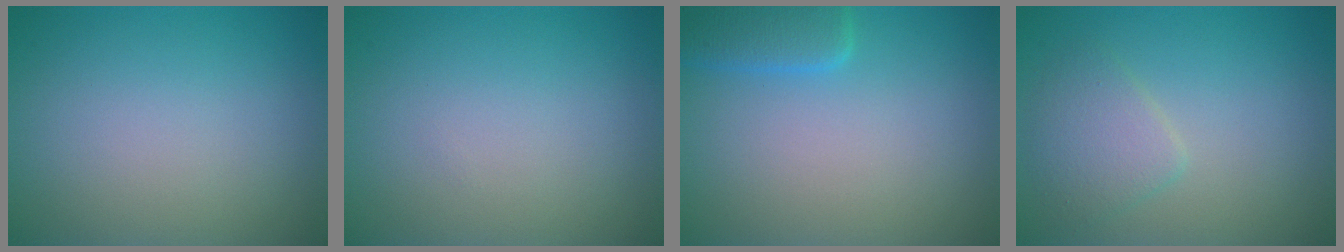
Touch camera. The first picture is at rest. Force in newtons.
{"total": 0.0}
{"total": 2.9, "press": 2.9, "slide": 0.2}
{"total": 2.6, "press": 2.6, "slide": 0.1}